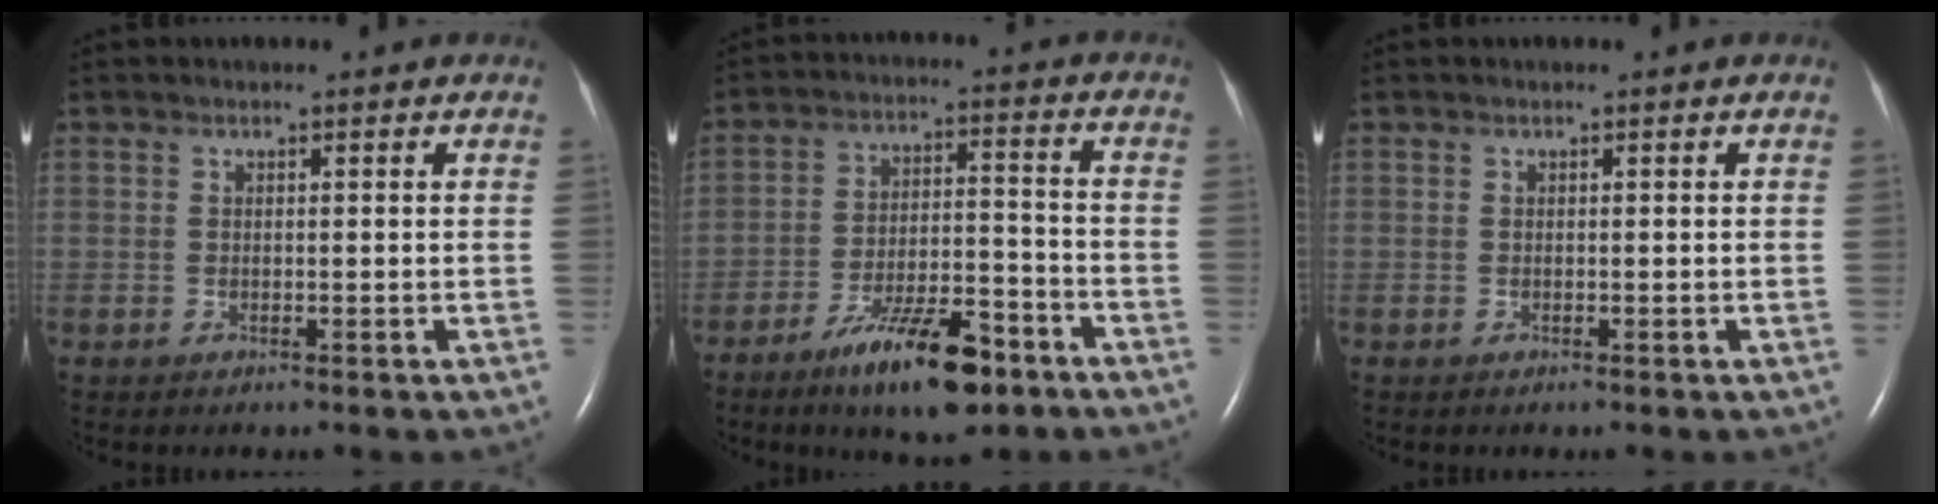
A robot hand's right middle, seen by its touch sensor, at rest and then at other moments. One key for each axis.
{"total": 12.1, "fx": -8.0, "fy": 3.0, "fz": 8.6, "tx": -0.148, "ty": -0.005, "tz": -0.131}
{"total": 0.0}